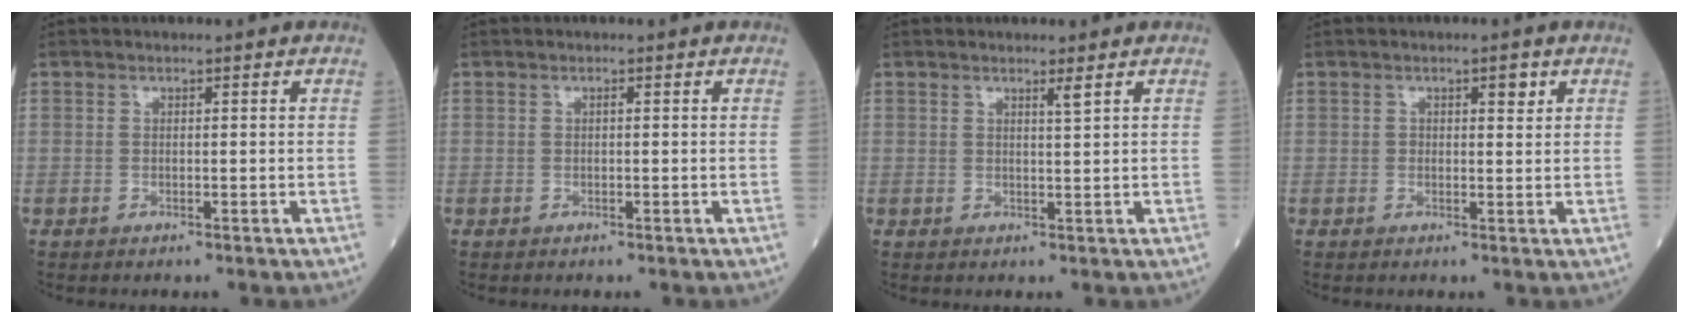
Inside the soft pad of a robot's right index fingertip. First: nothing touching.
{"total": 0.0}
{"total": 1.2, "force": [0.8, -0.4, 0.8], "torque": [-0.021, -0.009, 0.015]}
{"total": 1.8, "force": [0.8, 0.7, 1.4], "torque": [-0.018, 0.002, 0.010]}